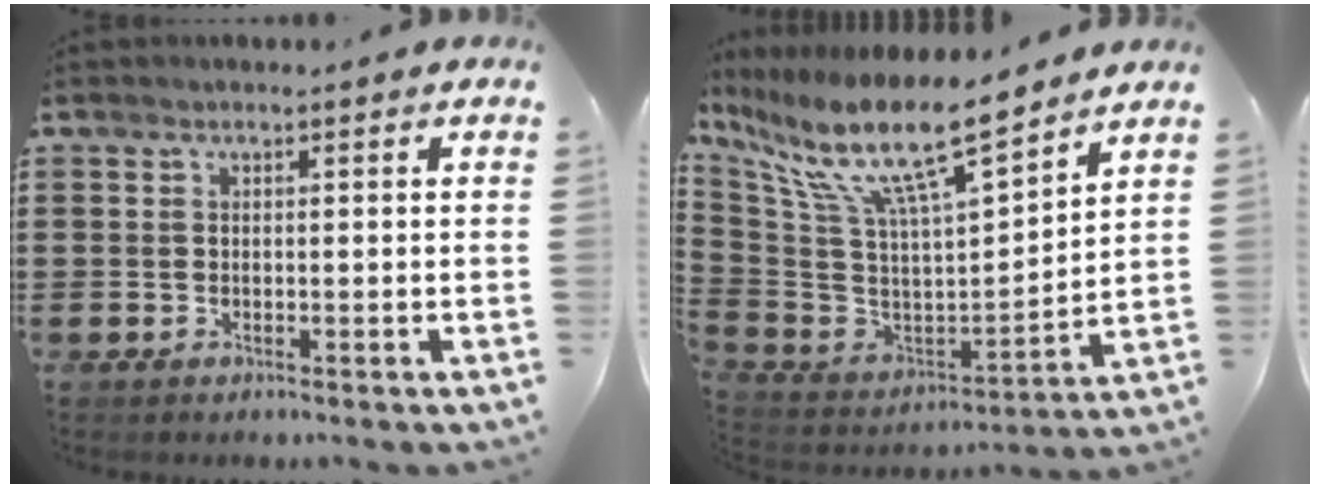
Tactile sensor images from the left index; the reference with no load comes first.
{"total": 13.4, "force": [8.8, 2.2, 9.8], "torque": [-0.212, -0.058, 0.146]}